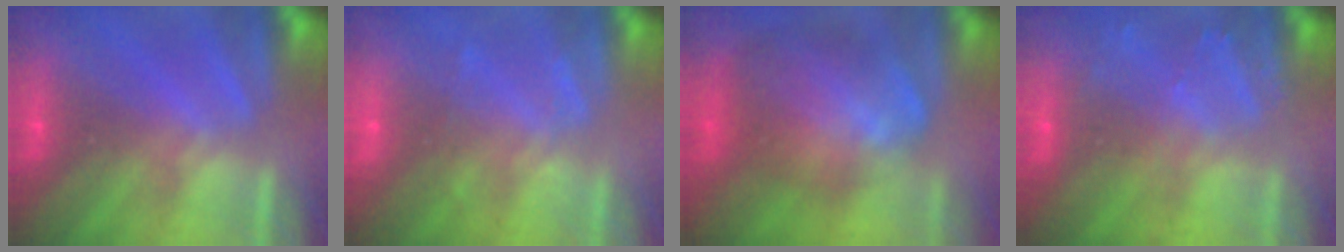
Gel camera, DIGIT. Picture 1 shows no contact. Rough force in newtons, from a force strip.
{"total": 2.3}
{"total": 8.7}
{"total": 2.2}